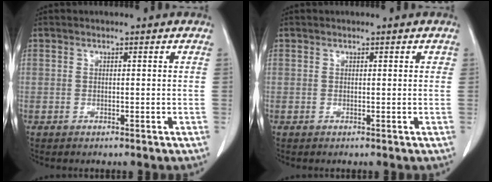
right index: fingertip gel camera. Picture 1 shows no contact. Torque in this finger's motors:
{"motor_torque": [-0.07, 0.05, -0.03, -0.01]}